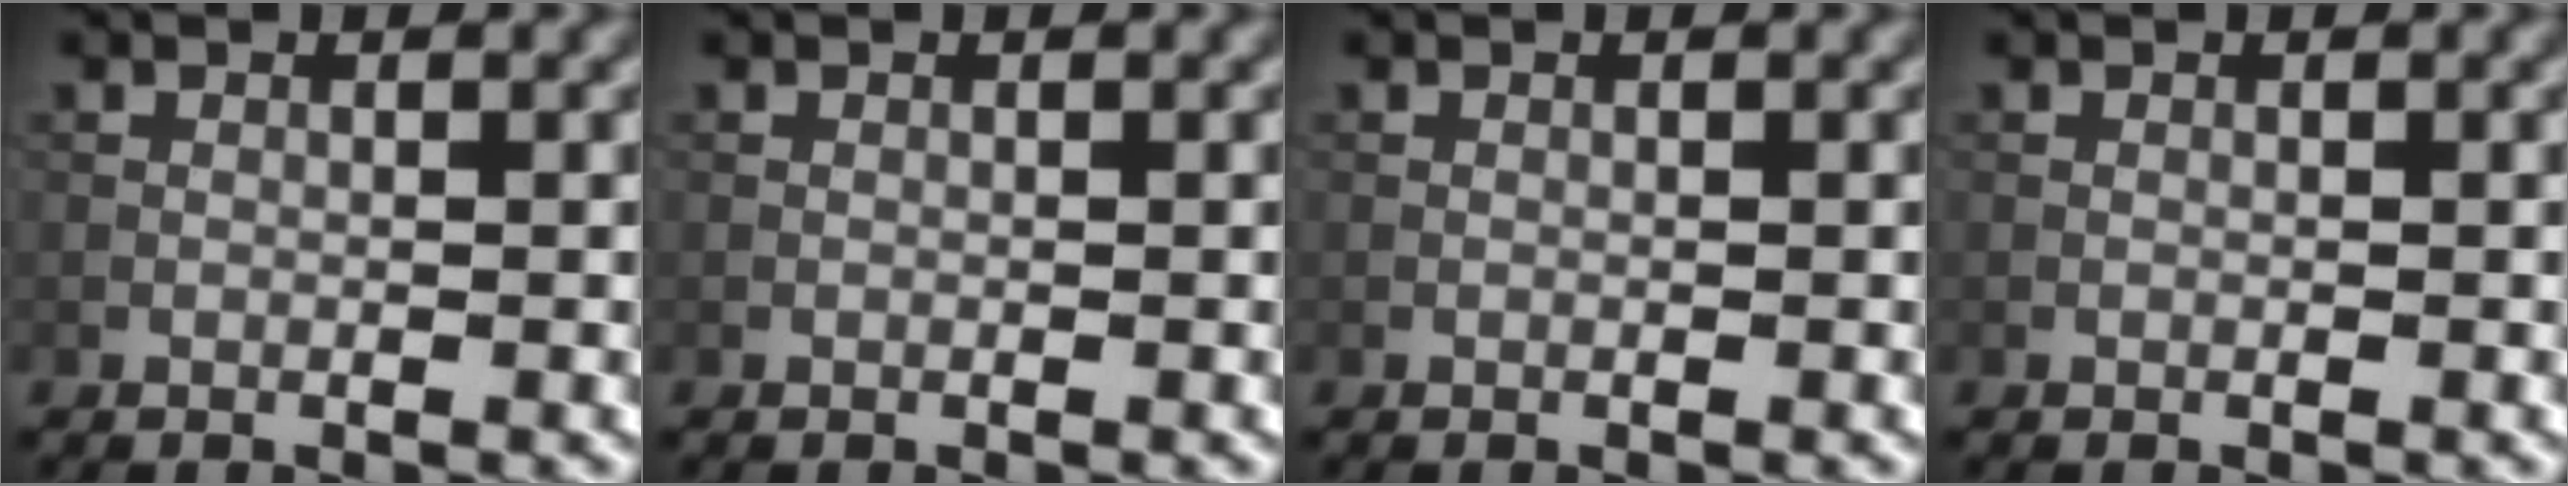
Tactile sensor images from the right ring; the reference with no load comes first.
{"total": 0.0}
{"total": 0.0}
{"total": 0.0}